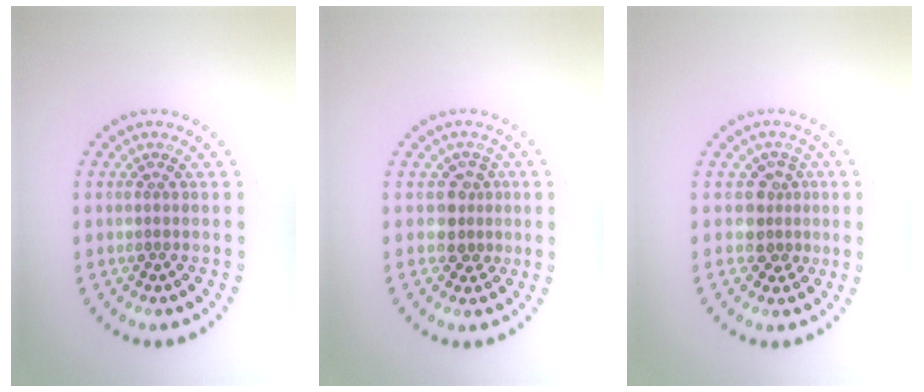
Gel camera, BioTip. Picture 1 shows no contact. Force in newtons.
{"total": 2.2, "press": 1.8, "slide": 1.3}
{"total": 2.4, "press": 1.9, "slide": 1.4}